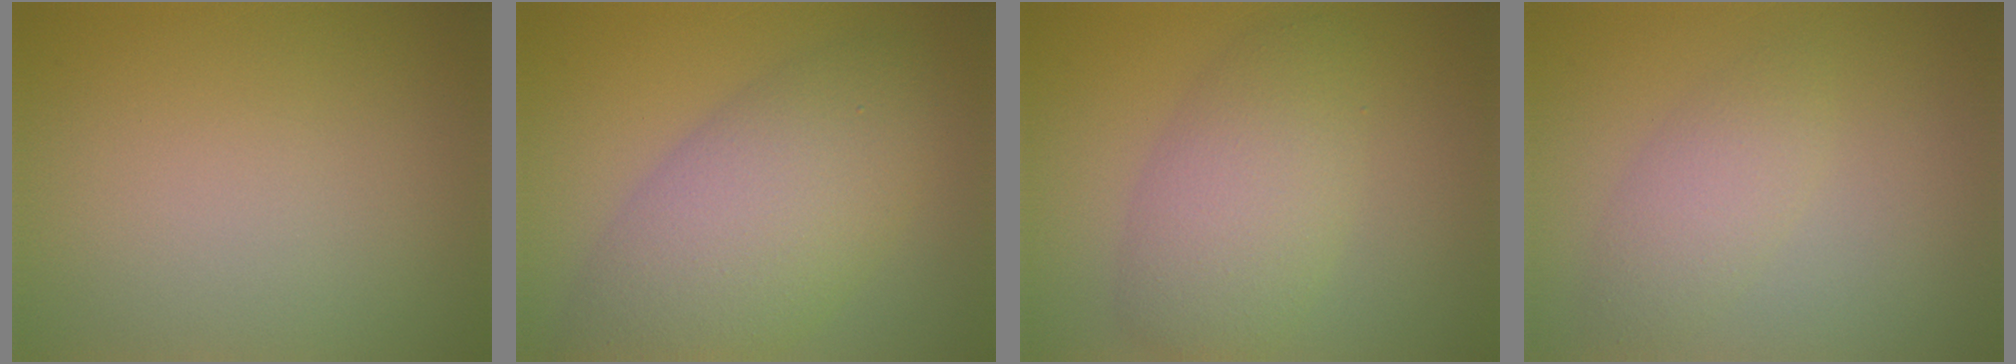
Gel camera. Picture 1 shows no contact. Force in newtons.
{"total": 8.0, "press": 8.0, "slide": 0.2}
{"total": 5.2, "press": 5.2, "slide": 0.0}
{"total": 2.4, "press": 2.4, "slide": 0.0}